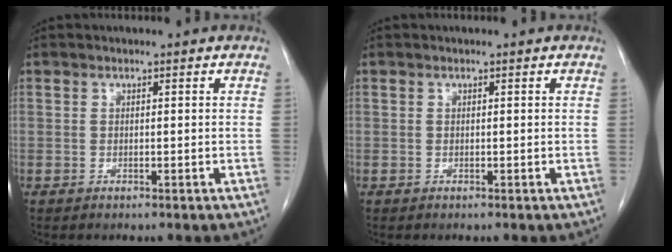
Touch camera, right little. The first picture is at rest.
{"total": 0.0}